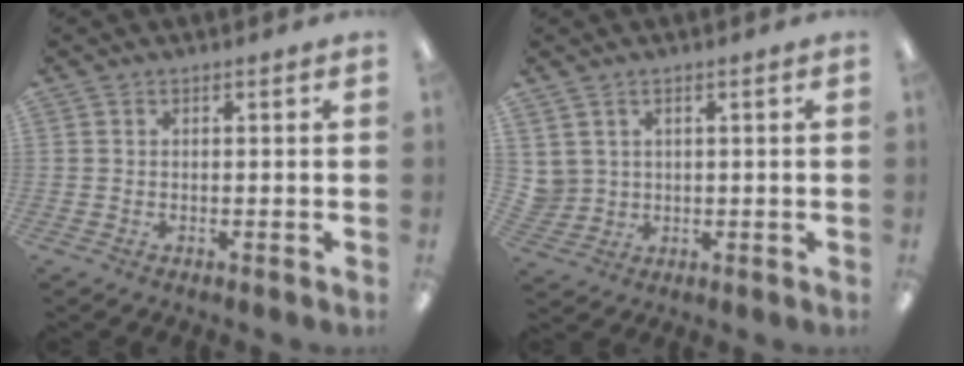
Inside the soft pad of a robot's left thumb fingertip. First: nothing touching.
{"total": 3.4, "force": [1.9, 2.8, 0.2], "torque": [-0.017, -0.004, 0.036]}